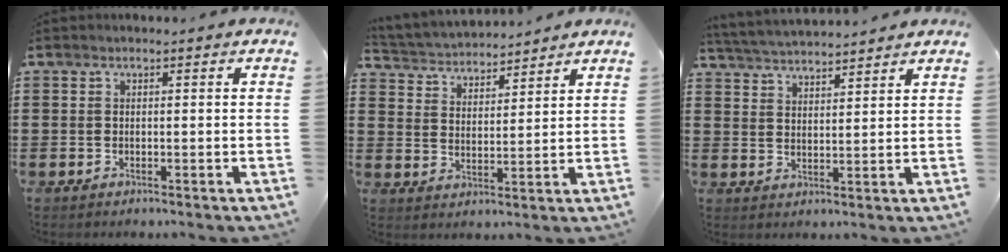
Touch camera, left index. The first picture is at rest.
{"total": 3.5, "force": [3.5, 0.6, -0.2], "torque": [-0.014, -0.019, 0.058]}
{"total": 3.6, "force": [3.6, -0.2, 0.1], "torque": [-0.016, -0.016, 0.063]}